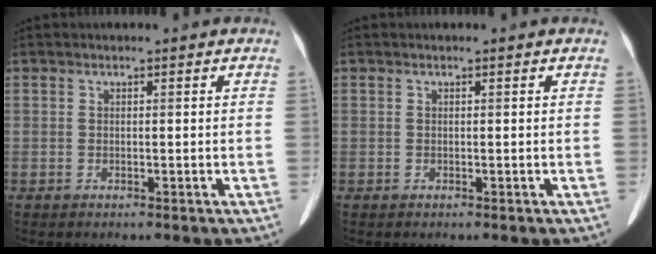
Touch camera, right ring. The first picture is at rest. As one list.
[{"total": 0.0}]